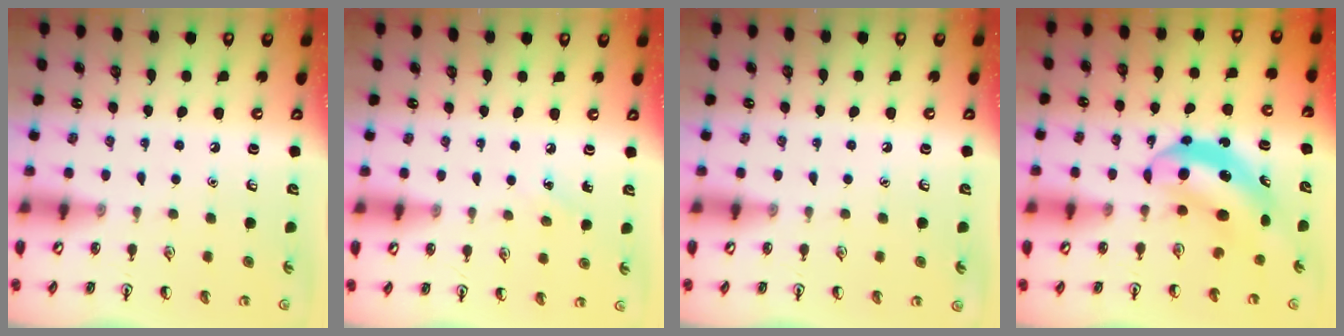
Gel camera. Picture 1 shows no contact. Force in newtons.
{"total": 3.9, "press": 3.7, "slide": 1.4}
{"total": 0.0}
{"total": 5.4, "press": 5.3, "slide": 1.1}